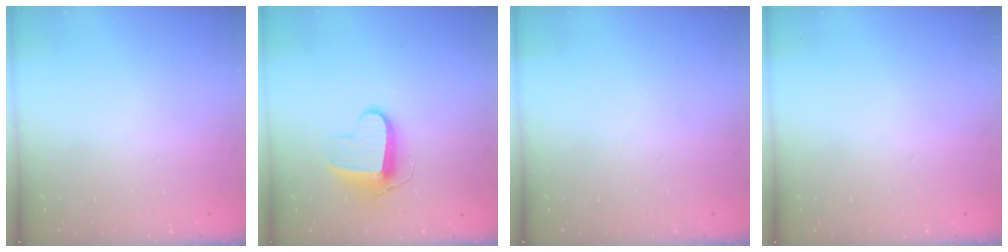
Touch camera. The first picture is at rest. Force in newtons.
{"total": 9.5, "press": 9.5, "slide": 0.4}
{"total": 0.0}
{"total": 0.0}